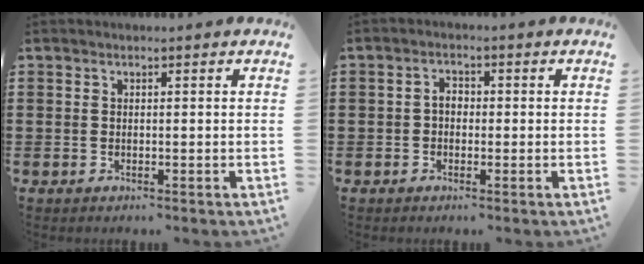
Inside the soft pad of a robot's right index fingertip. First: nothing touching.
{"total": 2.0, "force": [-0.4, 1.3, 1.5], "torque": [-0.029, 0.006, -0.009]}